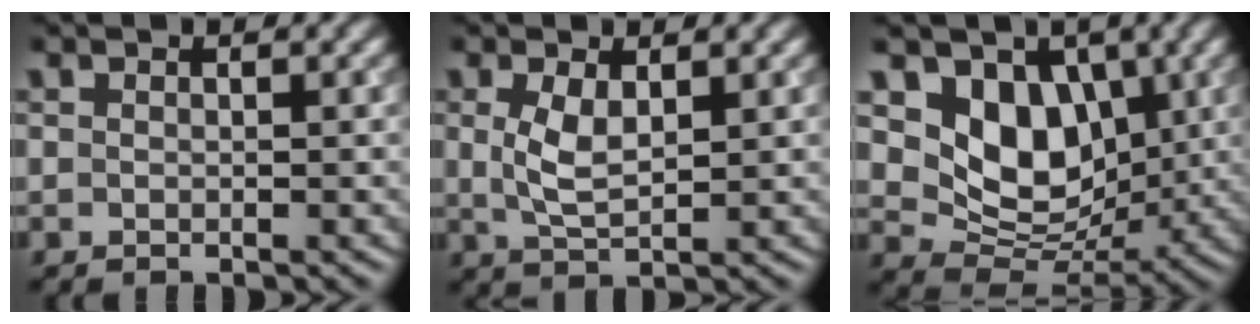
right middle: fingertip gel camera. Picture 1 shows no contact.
{"total": 2.9, "force": [0.7, 1.3, 2.5], "torque": [-0.060, -0.002, 0.019]}
{"total": 7.7, "force": [2.1, 5.7, 4.7], "torque": [-0.076, -0.019, 0.032]}